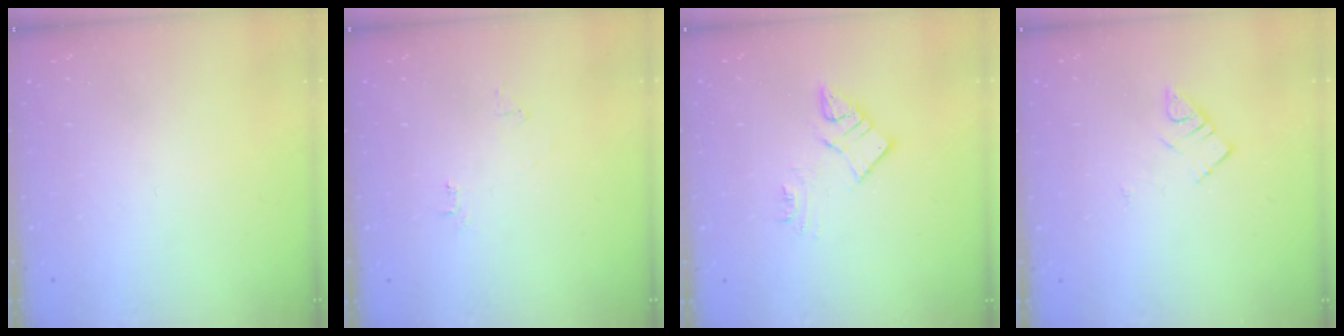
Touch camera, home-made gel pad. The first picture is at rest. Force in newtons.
{"total": 3.9, "press": 3.8, "slide": 0.5}
{"total": 9.7, "press": 9.6, "slide": 0.6}
{"total": 4.3, "press": 4.3, "slide": 0.5}